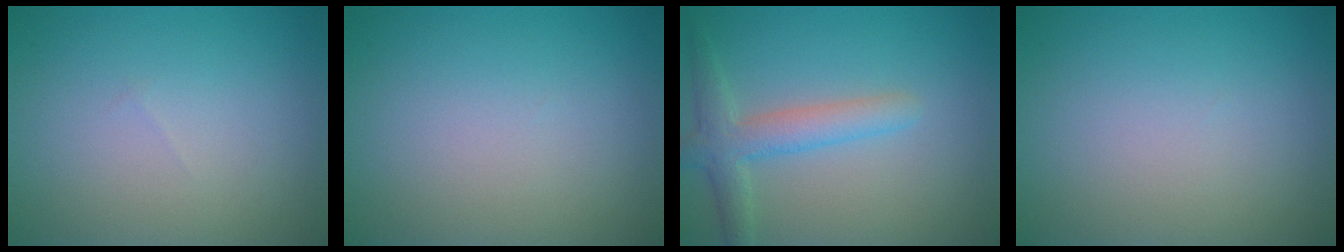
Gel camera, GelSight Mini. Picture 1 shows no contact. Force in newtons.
{"total": 0.0}
{"total": 3.5, "press": 3.5, "slide": 0.2}
{"total": 0.0}